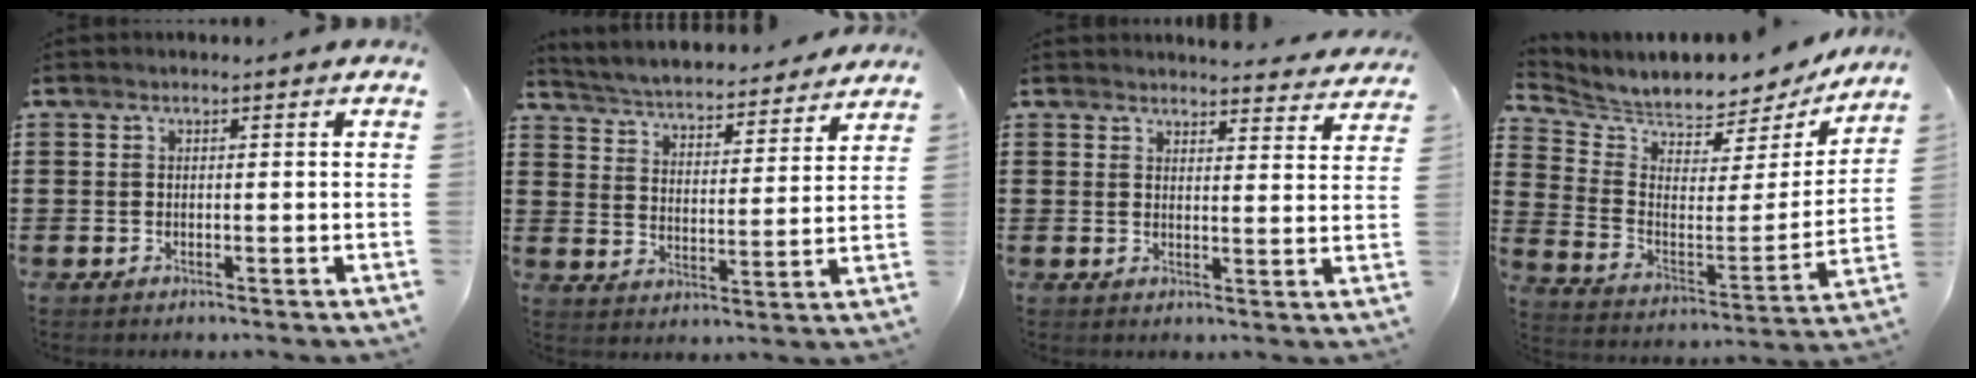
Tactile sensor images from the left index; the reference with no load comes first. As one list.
[{"total": 4.2, "force": [4.1, -0.3, 0.6], "torque": [-0.034, -0.038, 0.065]}, {"total": 3.5, "force": [3.5, 0.2, 0.1], "torque": [-0.006, -0.020, 0.064]}, {"total": 5.3, "force": [5.3, 0.5, 0.1], "torque": [-0.038, -0.059, 0.087]}]